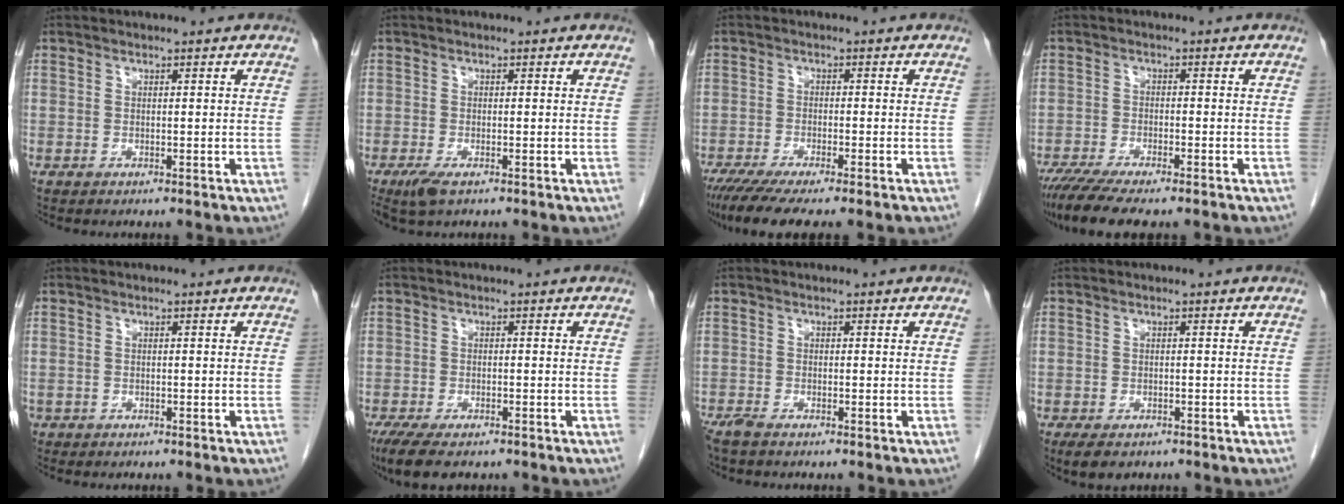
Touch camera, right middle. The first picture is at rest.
{"total": 3.1, "force": [-1.8, 0.9, 2.3], "torque": [-0.053, -0.009, -0.031]}
{"total": 8.9, "force": [-6.9, 0.7, 5.6], "torque": [-0.084, -0.020, -0.110]}
{"total": 9.4, "force": [-7.5, 1.5, 5.4], "torque": [-0.084, -0.016, -0.118]}
{"total": 0.5, "force": [-0.2, 0.5, 0.0], "torque": [-0.003, 0.003, -0.002]}
{"total": 7.1, "force": [-5.3, 2.3, 4.2], "torque": [-0.071, -0.015, -0.084]}
{"total": 2.2, "force": [-1.8, 0.3, 1.2], "torque": [-0.028, -0.008, -0.038]}
{"total": 3.9, "force": [-2.7, 1.9, 2.0], "torque": [-0.032, -0.006, -0.037]}